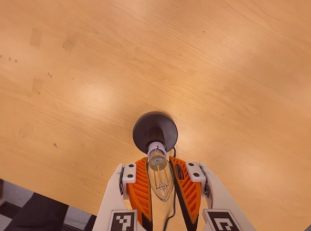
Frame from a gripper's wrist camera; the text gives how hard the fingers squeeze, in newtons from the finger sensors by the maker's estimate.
{"total": 12.6, "left": 12.2, "right": 13.0}